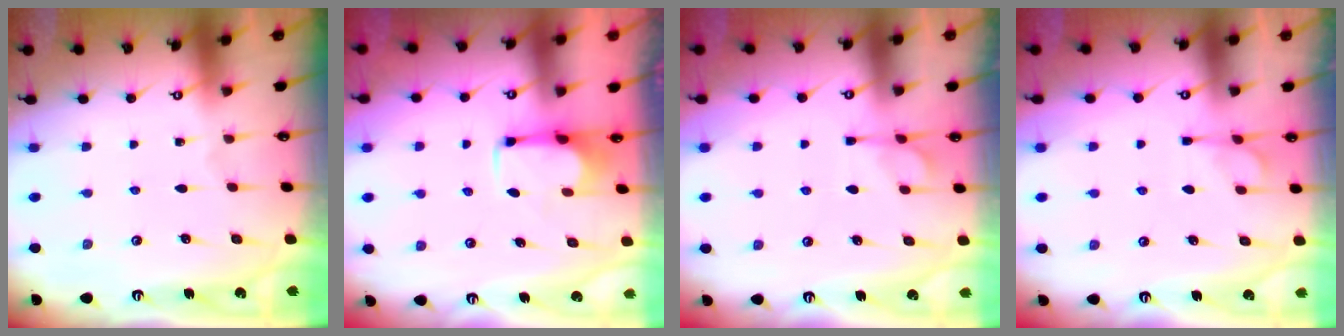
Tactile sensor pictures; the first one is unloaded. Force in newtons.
{"total": 2.6, "press": 2.5, "slide": 0.8}
{"total": 3.0, "press": 2.6, "slide": 1.5}
{"total": 5.6, "press": 5.4, "slide": 1.4}